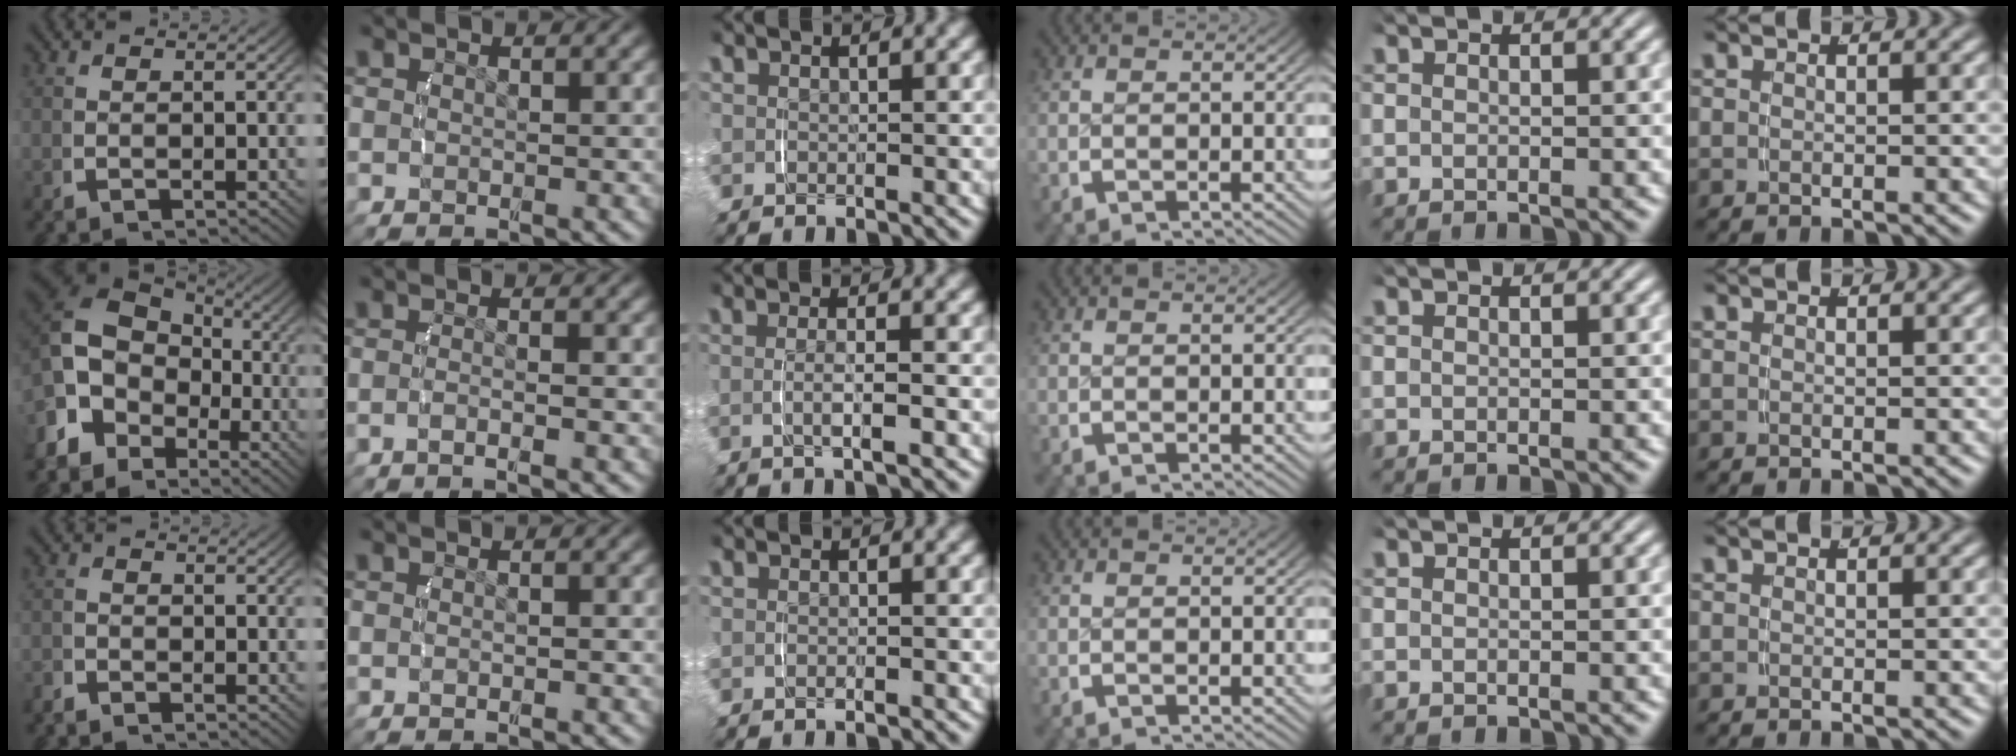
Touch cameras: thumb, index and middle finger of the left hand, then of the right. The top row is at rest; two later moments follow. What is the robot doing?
{"motion": "lift_and_place", "object": "napkin"}